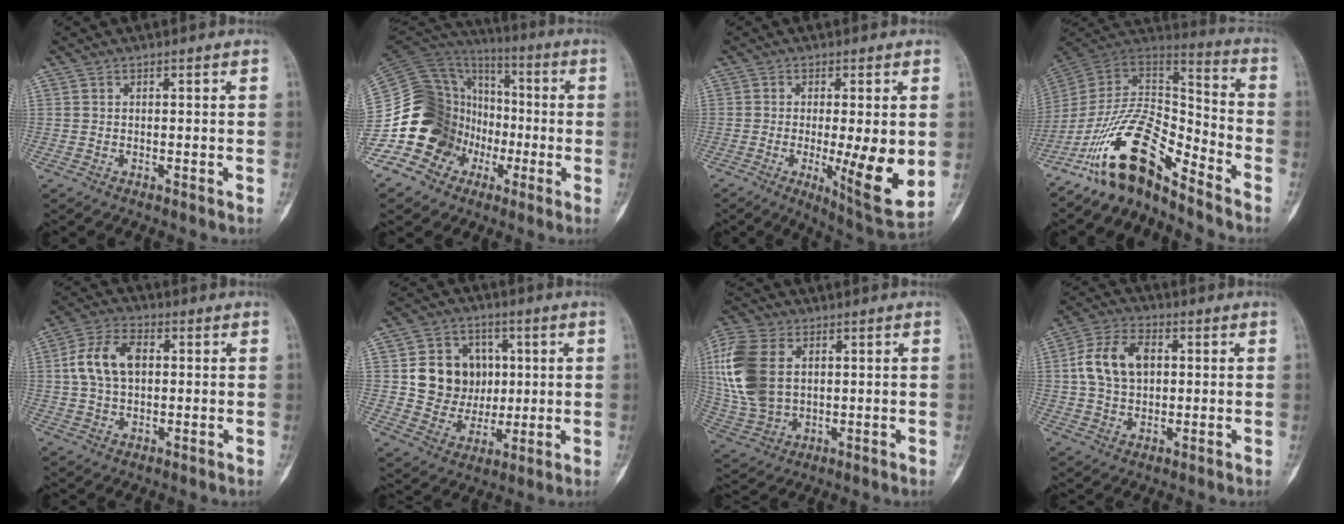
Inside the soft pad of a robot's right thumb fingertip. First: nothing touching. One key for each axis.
{"total": 21.4, "fx": -6.2, "fy": 18.2, "fz": 9.5, "tx": -0.154, "ty": 0.094, "tz": -0.105}
{"total": 11.8, "fx": -1.4, "fy": 2.3, "fz": 11.5, "tx": -0.163, "ty": -0.029, "tz": -0.016}
{"total": 17.3, "fx": -11.9, "fy": 6.3, "fz": 10.9, "tx": -0.173, "ty": 0.101, "tz": -0.219}
{"total": 10.1, "fx": 1.5, "fy": 6.4, "fz": 7.6, "tx": -0.143, "ty": 0.016, "tz": 0.027}
{"total": 12.9, "fx": 1.9, "fy": 11.4, "fz": 5.7, "tx": -0.041, "ty": 0.000, "tz": 0.045}
{"total": 17.7, "fx": 3.8, "fy": 11.8, "fz": 12.6, "tx": -0.293, "ty": -0.007, "tz": 0.083}
{"total": 11.1, "fx": 1.7, "fy": 7.4, "fz": 8.0, "tx": -0.140, "ty": 0.013, "tz": 0.028}